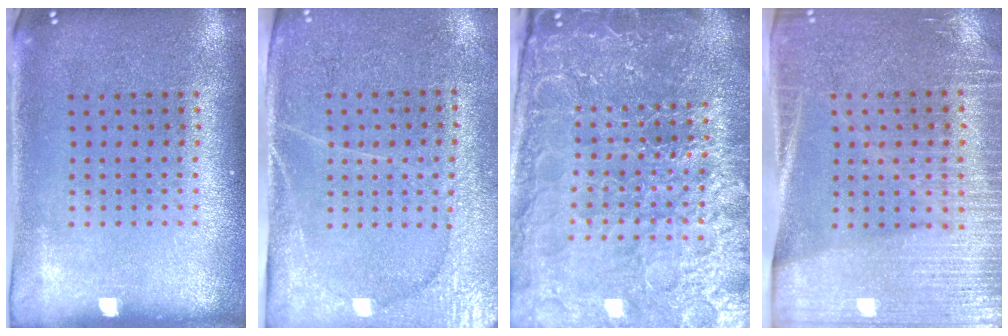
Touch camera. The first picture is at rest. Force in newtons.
{"total": 3.0, "press": 2.8, "slide": 1.1}
{"total": 5.5, "press": 5.1, "slide": 2.1}
{"total": 3.4, "press": 3.1, "slide": 1.4}